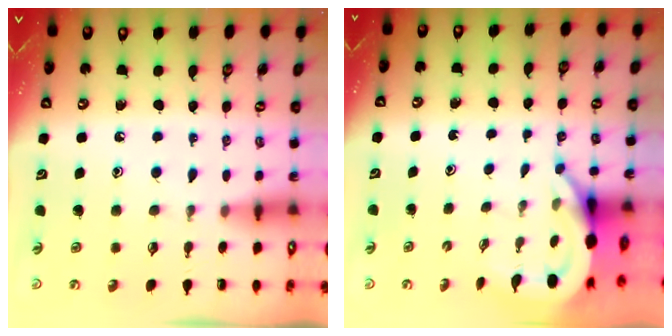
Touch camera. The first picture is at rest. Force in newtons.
{"total": 7.0, "press": 6.9, "slide": 1.0}